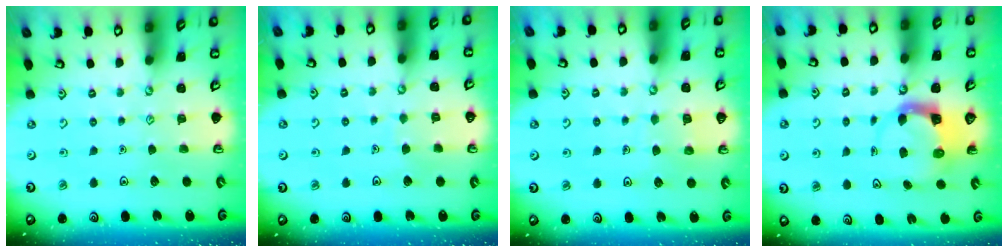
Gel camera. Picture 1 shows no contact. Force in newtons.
{"total": 3.6, "press": 3.6, "slide": 0.3}
{"total": 6.3, "press": 6.3, "slide": 0.4}
{"total": 3.7, "press": 3.6, "slide": 0.5}